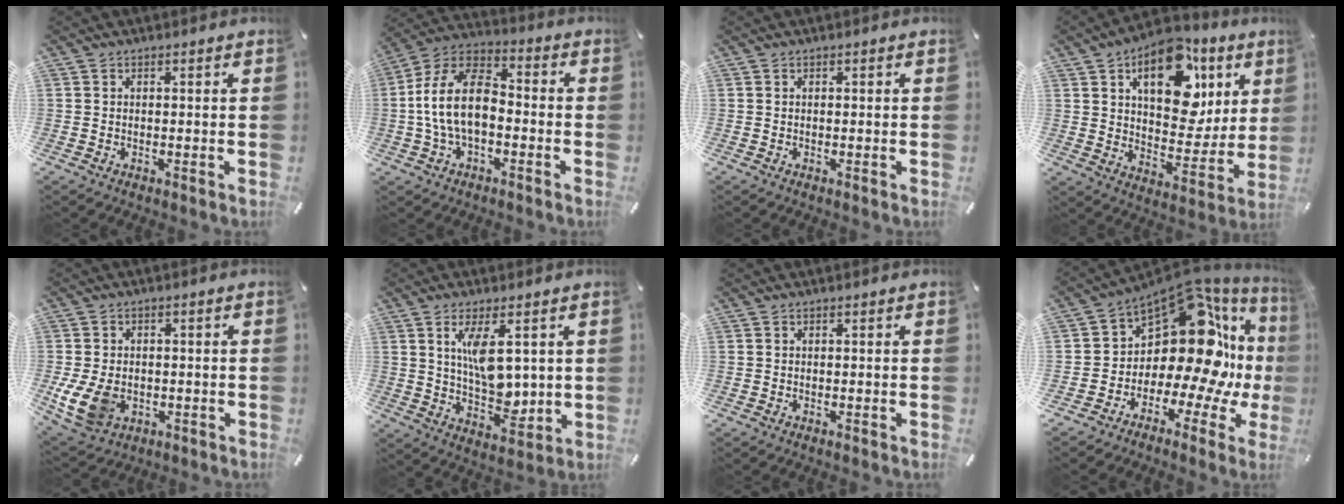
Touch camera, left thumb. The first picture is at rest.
{"total": 14.4, "force": [-2.4, 8.6, 11.4], "torque": [-0.241, 0.018, -0.047]}
{"total": 0.0}
{"total": 18.9, "force": [9.2, 11.5, 11.9], "torque": [-0.161, -0.045, 0.157]}
{"total": 9.2, "force": [-1.9, 6.9, 5.7], "torque": [-0.130, 0.002, -0.033]}
{"total": 10.0, "force": [3.2, 5.1, 7.9], "torque": [-0.130, -0.024, 0.051]}
{"total": 0.0}
{"total": 18.6, "force": [5.4, 10.3, 14.5], "torque": [-0.238, -0.069, 0.085]}